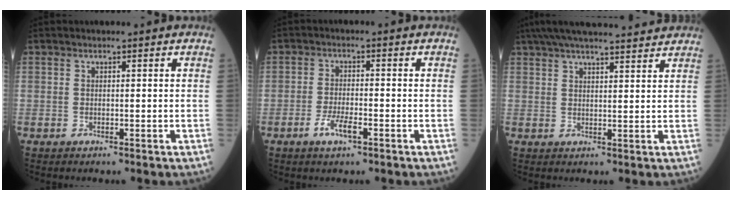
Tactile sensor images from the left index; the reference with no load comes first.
{"total": 3.7, "force": [-2.1, 0.9, 2.9], "torque": [-0.060, -0.004, -0.043]}
{"total": 16.7, "force": [14.8, 1.9, 7.4], "torque": [-0.126, 0.042, 0.212]}